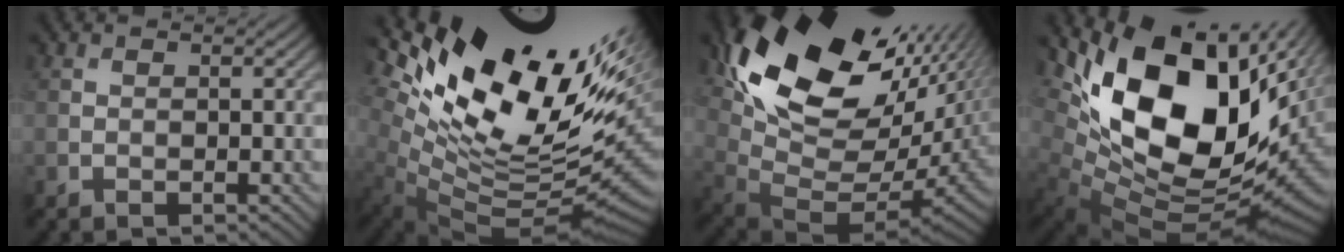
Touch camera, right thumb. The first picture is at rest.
{"total": 17.2, "force": [5.4, 7.8, 14.3], "torque": [-0.234, -0.022, 0.125]}
{"total": 18.9, "force": [7.4, 10.6, 13.8], "torque": [-0.242, -0.018, 0.174]}
{"total": 18.2, "force": [4.6, 10.1, 14.4], "torque": [-0.267, -0.016, 0.092]}